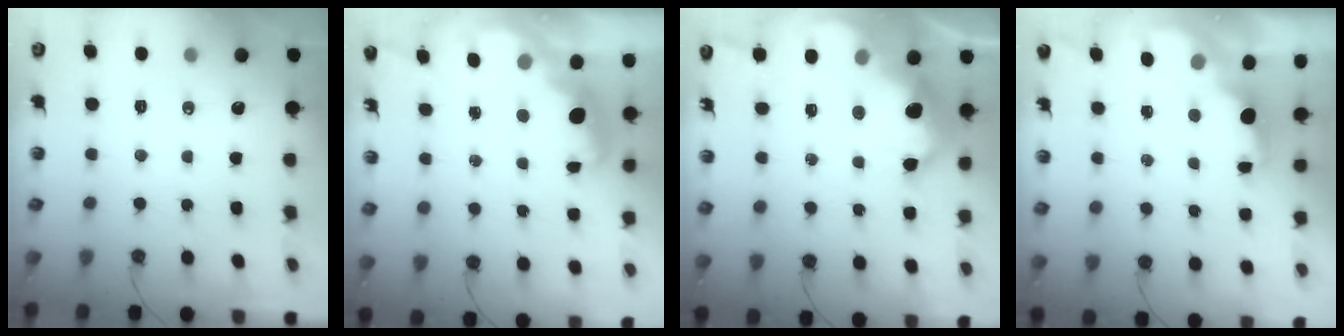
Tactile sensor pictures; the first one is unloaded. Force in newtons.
{"total": 3.8, "press": 3.7, "slide": 0.6}
{"total": 13.0, "press": 12.9, "slide": 1.2}
{"total": 1.8, "press": 1.6, "slide": 0.8}